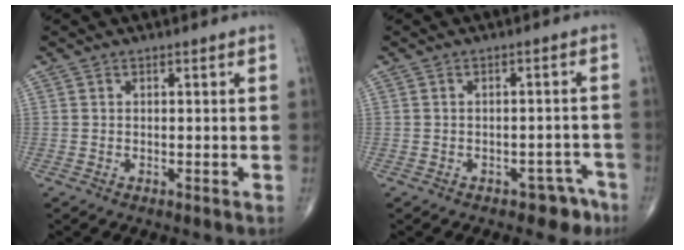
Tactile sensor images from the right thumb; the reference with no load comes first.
{"total": 4.2, "force": [-2.9, 2.6, 1.6], "torque": [-0.003, 0.029, -0.035]}